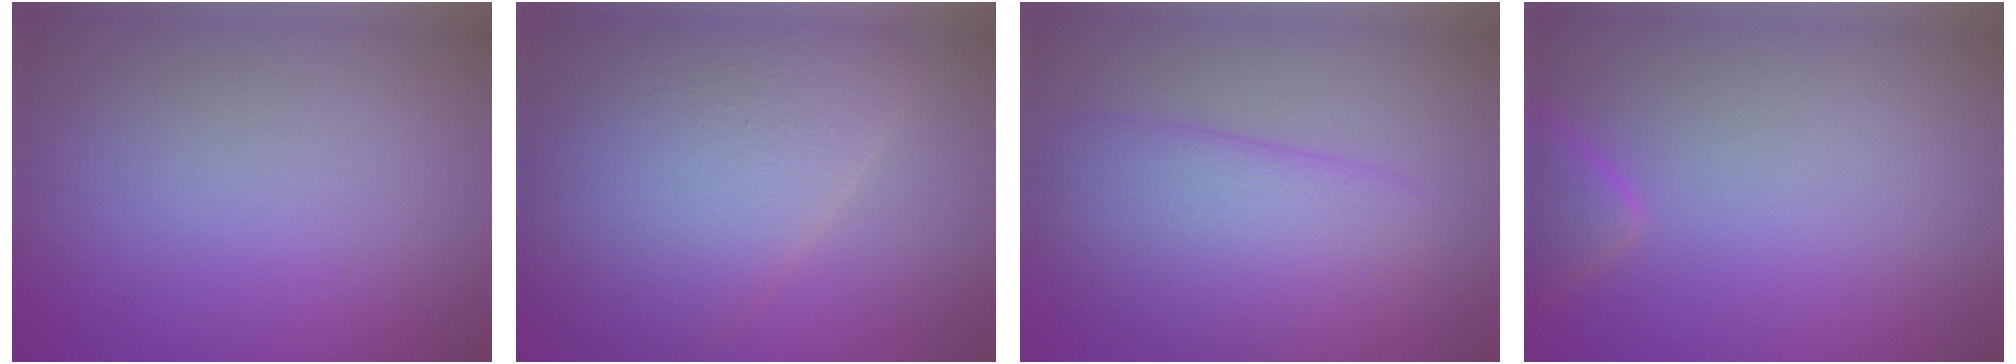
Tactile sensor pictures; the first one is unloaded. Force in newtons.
{"total": 11.3, "press": 11.3, "slide": 0.6}
{"total": 6.5, "press": 6.5, "slide": 0.2}
{"total": 2.5, "press": 2.5, "slide": 0.2}